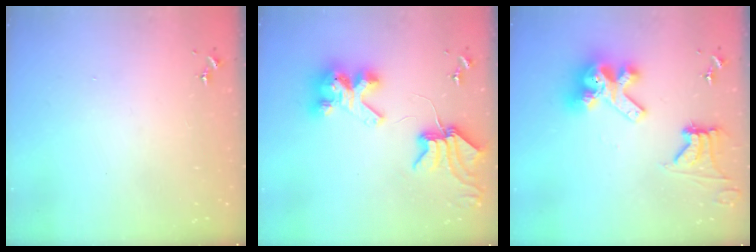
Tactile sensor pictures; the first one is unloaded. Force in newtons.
{"total": 11.2, "press": 11.1, "slide": 1.4}
{"total": 14.0, "press": 14.0, "slide": 1.2}